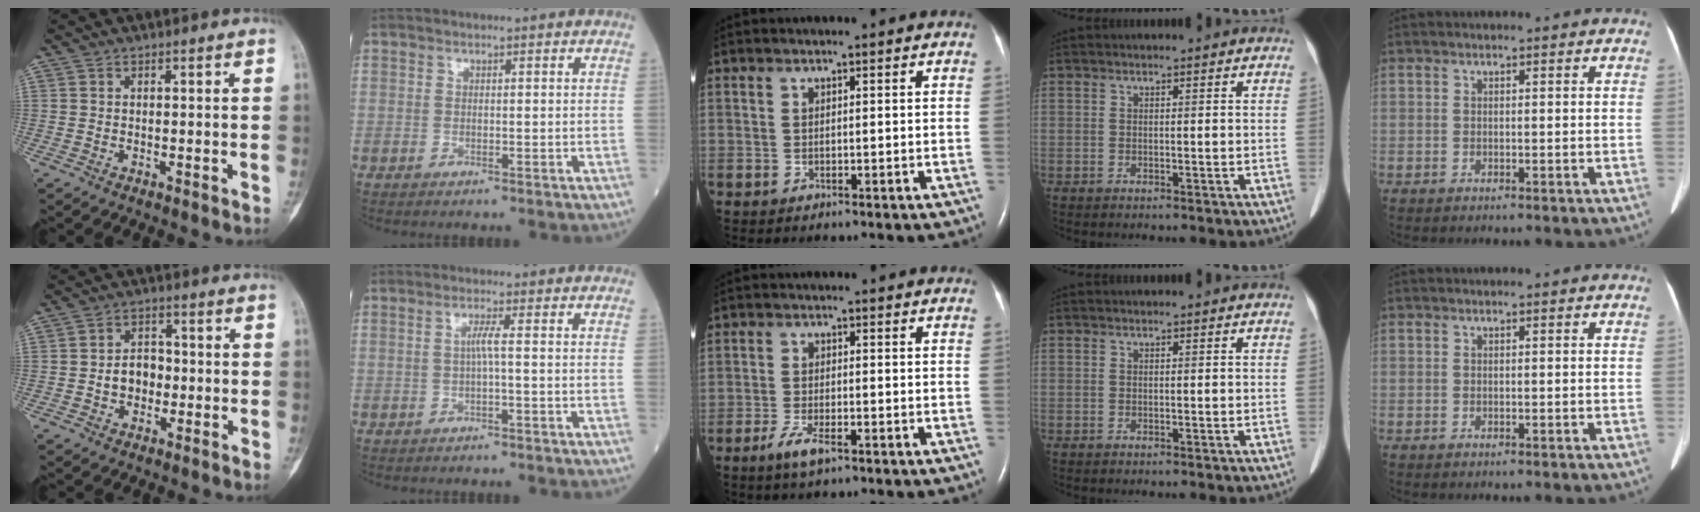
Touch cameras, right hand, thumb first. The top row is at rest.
{"thumb": {"total": 5.7, "force": [-1.1, 4.5, 3.4], "torque": [-0.029, 0.022, -0.023]}, "index": {"total": 2.3, "force": [-0.2, 0.2, 2.3], "torque": [-0.053, 0.003, -0.002]}, "middle": {"total": 3.5, "force": [-2.1, 0.7, 2.7], "torque": [-0.060, -0.005, -0.041]}}